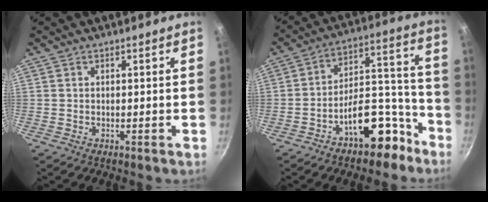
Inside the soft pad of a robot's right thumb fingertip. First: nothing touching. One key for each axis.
{"total": 14.9, "fx": -9.0, "fy": 7.3, "fz": 9.3, "tx": -0.079, "ty": 0.112, "tz": -0.129}